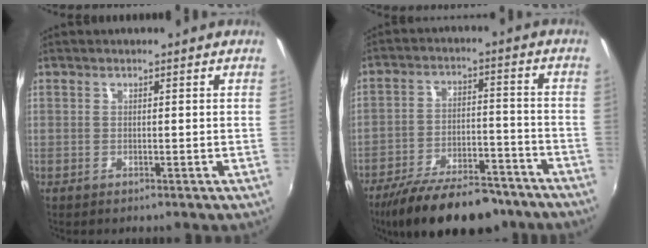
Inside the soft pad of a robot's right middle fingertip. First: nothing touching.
{"total": 20.5, "force": [-16.2, 6.9, 10.4], "torque": [-0.194, -0.021, -0.237]}